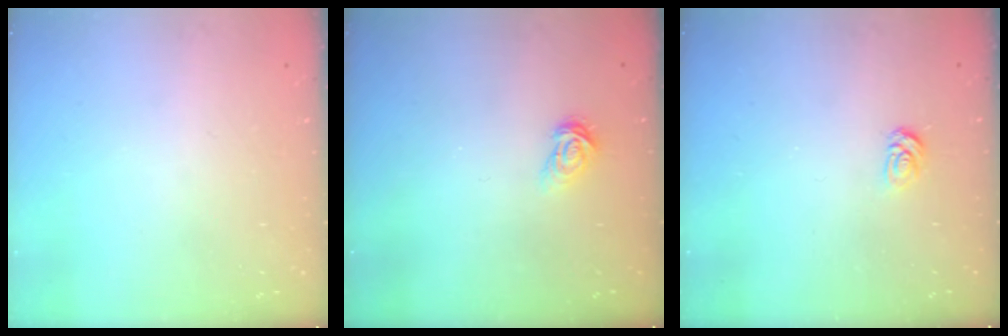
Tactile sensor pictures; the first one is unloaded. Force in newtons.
{"total": 3.8, "press": 3.8, "slide": 0.5}
{"total": 3.7, "press": 3.6, "slide": 0.4}